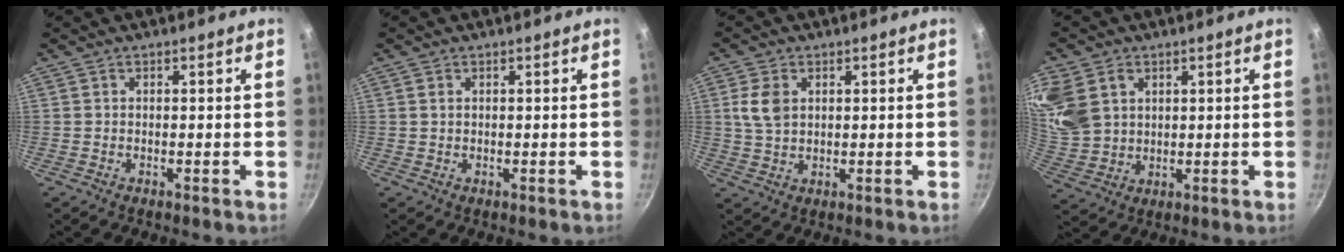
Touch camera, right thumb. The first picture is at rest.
{"total": 0.8, "force": [0.3, 0.6, 0.4], "torque": [-0.007, 0.002, 0.007]}
{"total": 5.4, "force": [1.5, 3.6, 3.7], "torque": [-0.070, -0.001, 0.030]}
{"total": 13.3, "force": [4.8, 10.2, 7.0], "torque": [-0.149, -0.008, 0.107]}